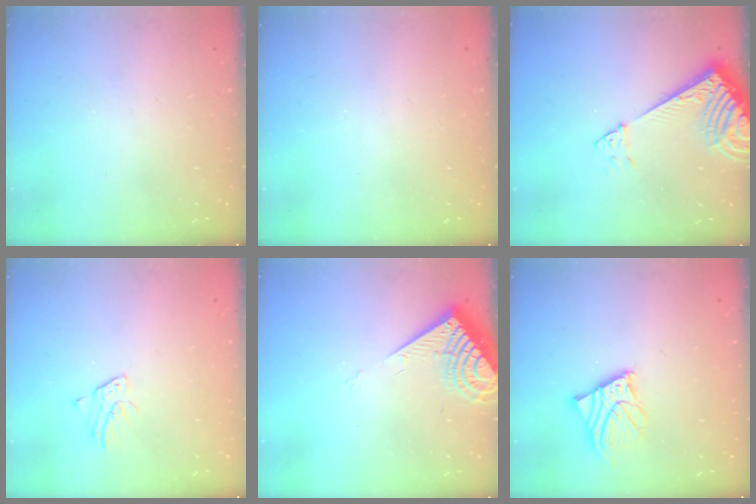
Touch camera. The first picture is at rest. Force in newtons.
{"total": 0.0}
{"total": 9.0, "press": 8.9, "slide": 1.1}
{"total": 2.0, "press": 2.0, "slide": 0.2}
{"total": 8.4, "press": 8.3, "slide": 0.8}
{"total": 8.6, "press": 8.5, "slide": 1.3}